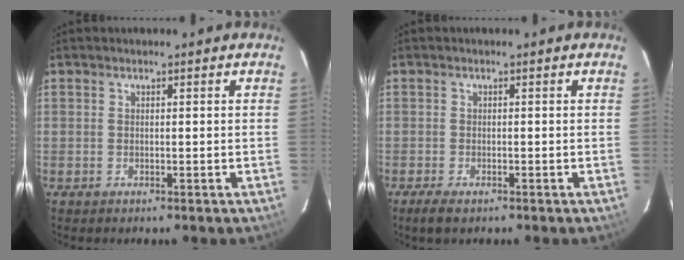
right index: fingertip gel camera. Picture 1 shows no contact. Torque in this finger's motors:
{"motor_torque": [0.27, -0.26, 0.12, 0.02]}